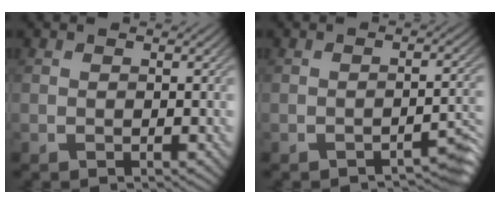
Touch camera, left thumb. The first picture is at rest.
{"total": 3.5, "force": [-2.7, 0.7, 2.2], "torque": [-0.026, 0.006, -0.033]}